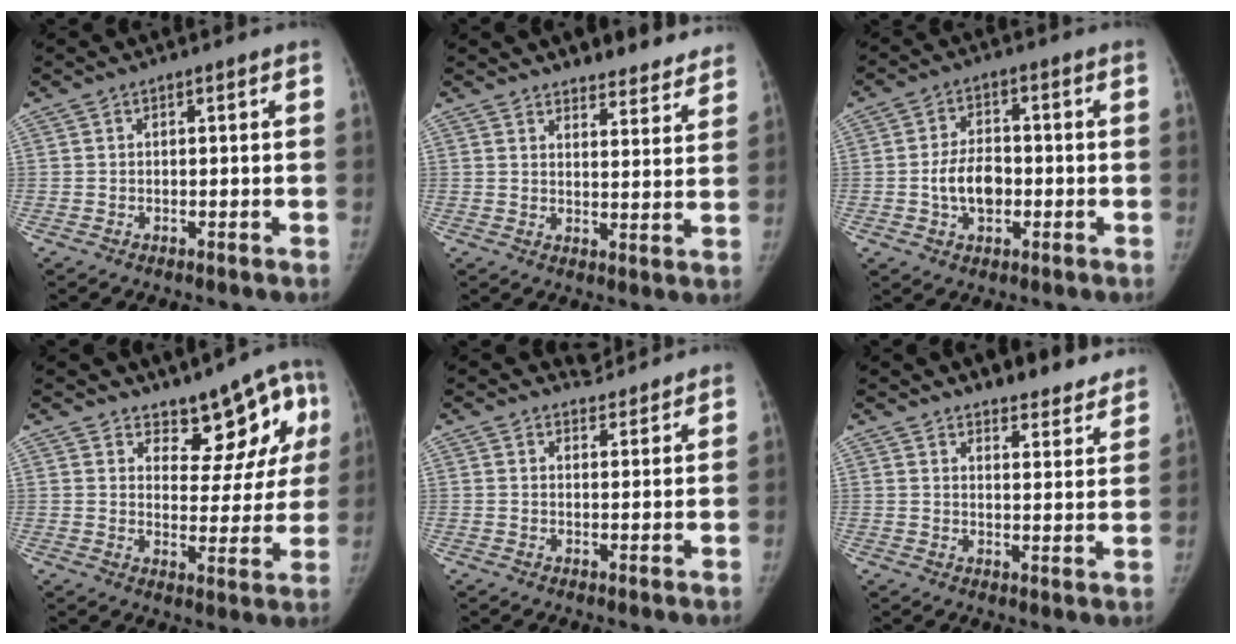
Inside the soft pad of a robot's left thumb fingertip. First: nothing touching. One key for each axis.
{"total": 11.7, "fx": 10.6, "fy": 3.9, "fz": 2.9, "tx": 0.015, "ty": -0.059, "tz": 0.119}
{"total": 7.6, "fx": -1.3, "fy": 5.0, "fz": 5.5, "tx": -0.083, "ty": 0.014, "tz": -0.027}
{"total": 10.7, "fx": 6.7, "fy": 5.4, "fz": 6.4, "tx": -0.028, "ty": -0.038, "tz": 0.092}
{"total": 3.2, "fx": 2.9, "fy": 1.1, "fz": -0.5, "tx": 0.024, "ty": -0.026, "tz": 0.037}
{"total": 12.7, "fx": 11.4, "fy": 4.3, "fz": 3.3, "tx": 0.016, "ty": -0.065, "tz": 0.125}